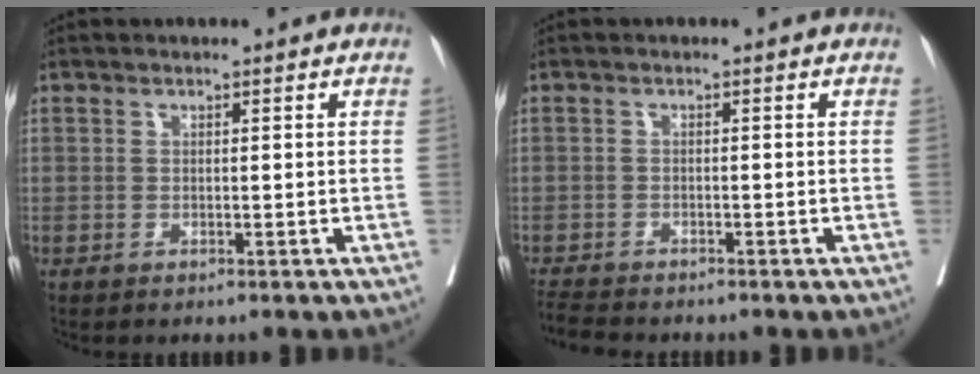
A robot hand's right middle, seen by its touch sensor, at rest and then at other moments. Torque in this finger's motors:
{"motor_torque": [0.05, -0.06, 0.00, 0.01]}